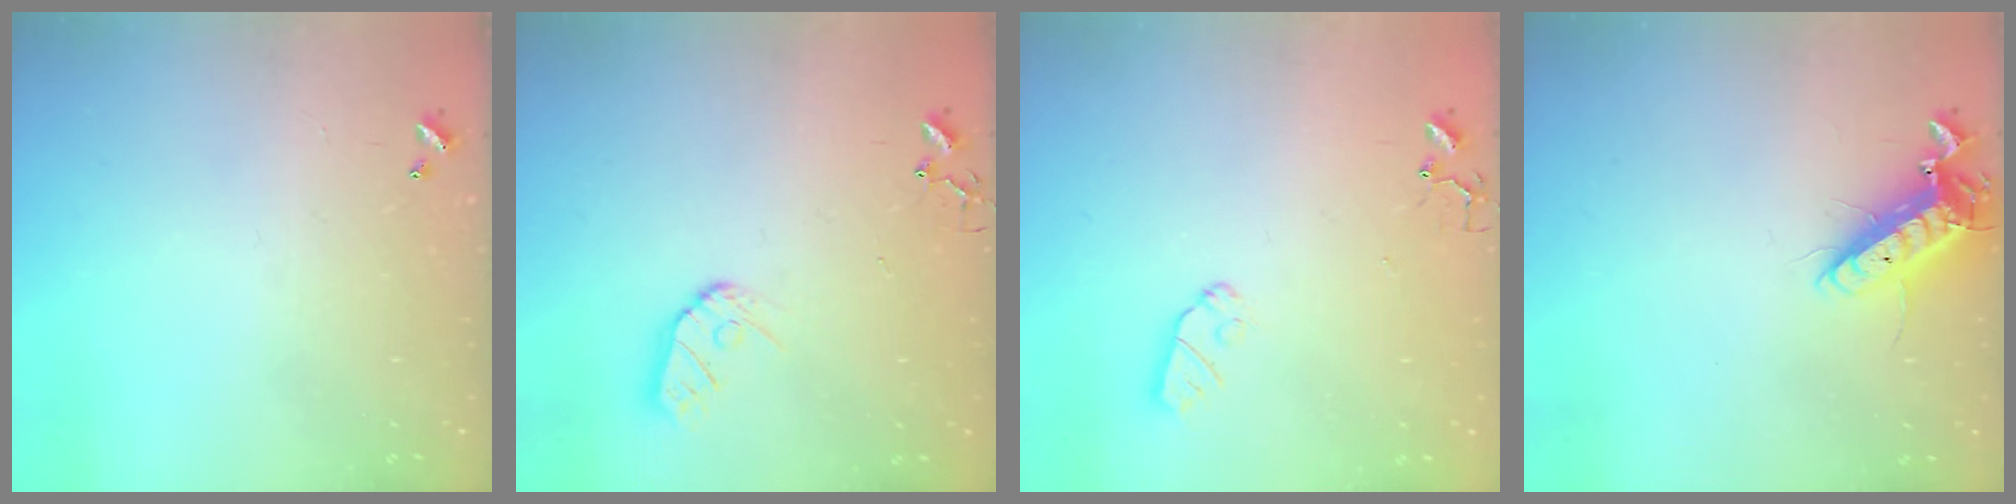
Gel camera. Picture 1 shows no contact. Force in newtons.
{"total": 9.0, "press": 8.9, "slide": 0.8}
{"total": 6.6, "press": 6.6, "slide": 0.2}
{"total": 13.1, "press": 13.0, "slide": 2.3}